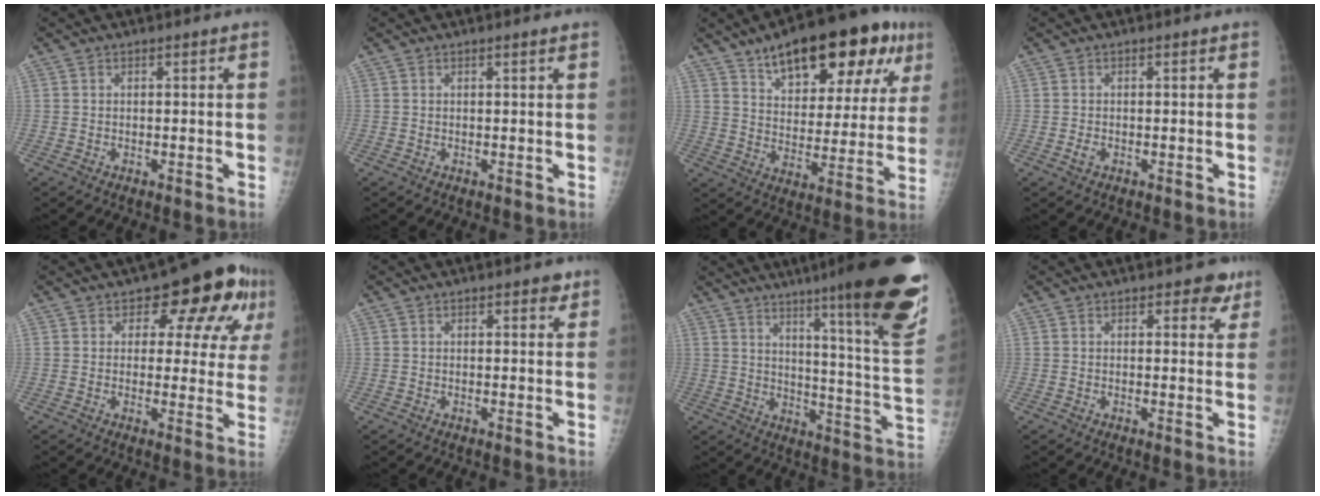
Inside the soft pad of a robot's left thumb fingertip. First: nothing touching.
{"total": 0.7, "force": [0.5, -0.1, 0.5], "torque": [-0.011, 0.000, 0.009]}
{"total": 23.1, "force": [12.8, 10.1, 16.4], "torque": [-0.197, -0.017, 0.190]}
{"total": 1.0, "force": [-0.3, 0.7, 0.7], "torque": [-0.014, -0.002, -0.005]}
{"total": 12.6, "force": [6.1, 6.9, 8.6], "torque": [-0.056, -0.017, 0.069]}
{"total": 2.0, "force": [1.3, 0.9, 1.2], "torque": [-0.005, -0.005, 0.013]}
{"total": 26.0, "force": [16.9, 1.7, 19.6], "torque": [-0.242, -0.098, 0.234]}
{"total": 4.0, "force": [2.6, 2.2, 2.2], "torque": [0.005, -0.010, 0.027]}